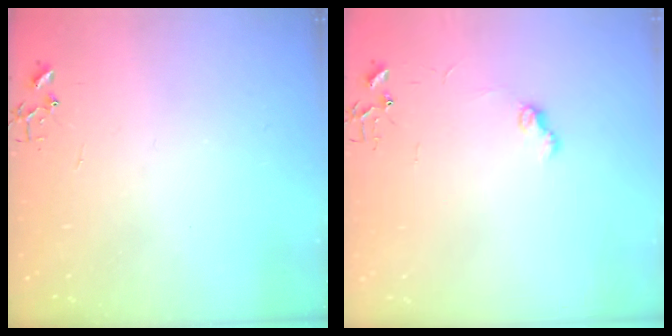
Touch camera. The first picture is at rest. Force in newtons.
{"total": 6.9, "press": 6.9, "slide": 0.7}